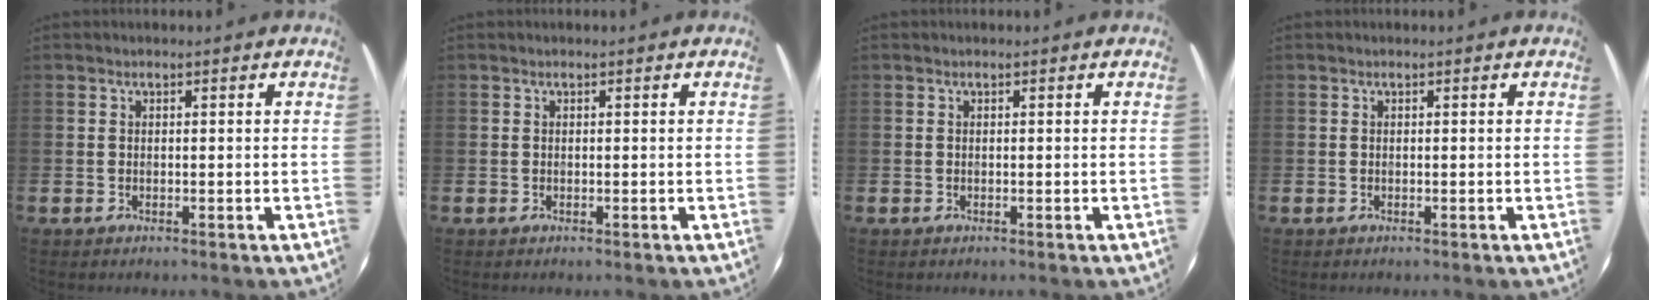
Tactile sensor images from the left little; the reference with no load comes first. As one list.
[{"total": 0.0}, {"total": 0.0}, {"total": 0.0}]